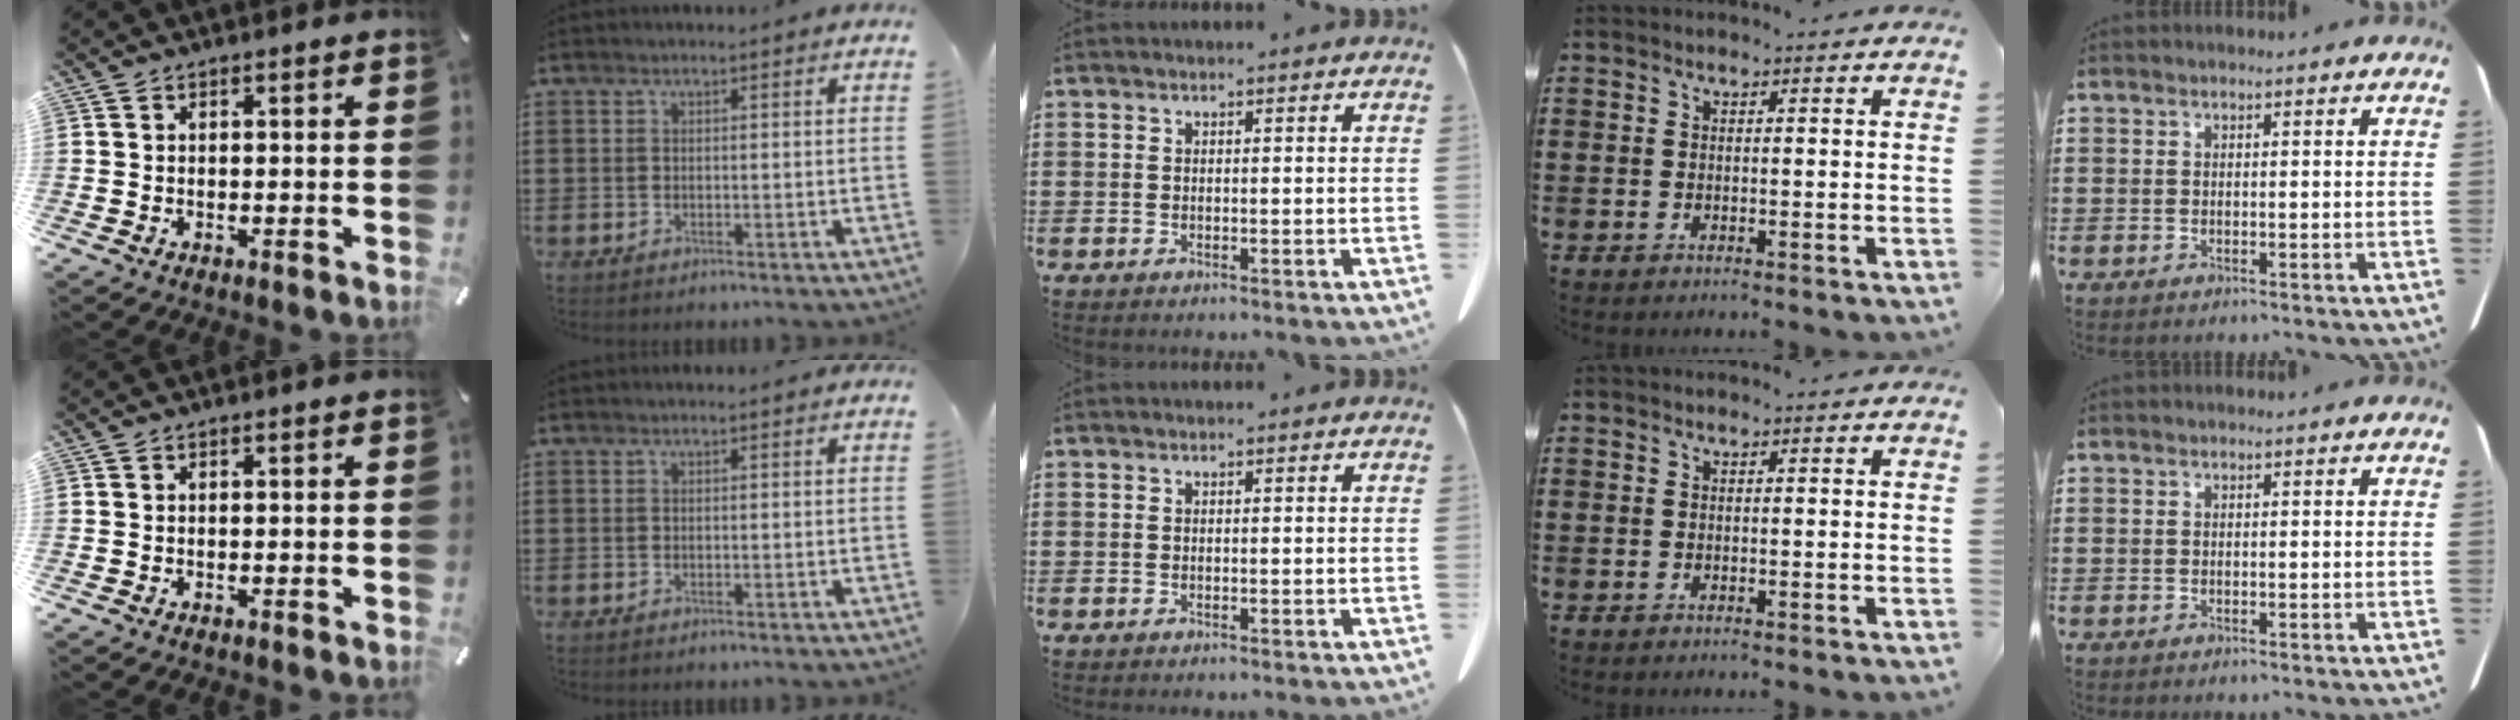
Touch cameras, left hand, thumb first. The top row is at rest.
{}